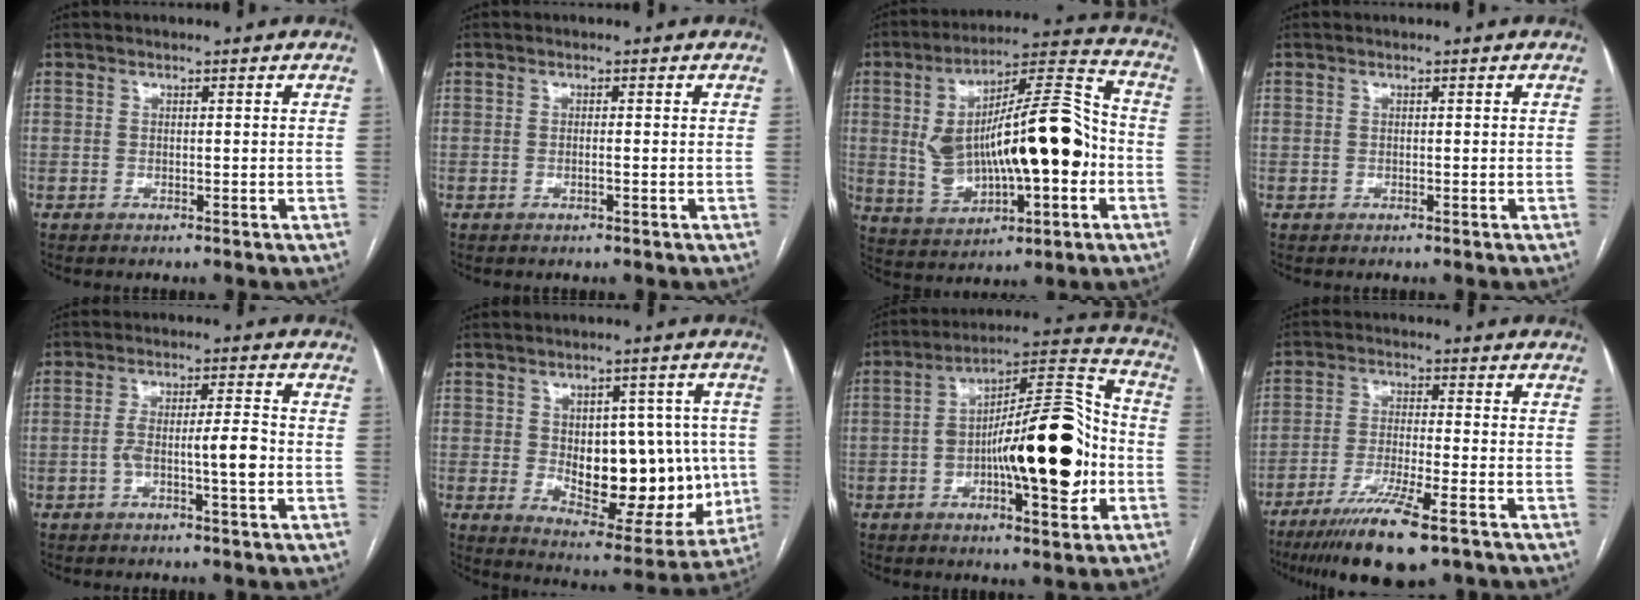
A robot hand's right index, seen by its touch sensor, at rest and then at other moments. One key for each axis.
{"total": 0.5, "fx": -0.1, "fy": 0.0, "fz": 0.5, "tx": -0.010, "ty": 0.001, "tz": 0.001}
{"total": 20.6, "fx": -1.0, "fy": 6.3, "fz": 19.6, "tx": -0.350, "ty": 0.032, "tz": -0.003}
{"total": 0.0}
{"total": 5.8, "fx": -1.6, "fy": 0.4, "fz": 5.6, "tx": -0.104, "ty": 0.017, "tz": -0.023}
{"total": 17.6, "fx": -0.6, "fy": 8.9, "fz": 15.2, "tx": -0.210, "ty": 0.003, "tz": 0.019}
{"total": 20.6, "fx": -2.8, "fy": 5.6, "fz": 19.6, "tx": -0.310, "ty": 0.030, "tz": -0.035}
{"total": 11.7, "fx": -8.1, "fy": 0.9, "fz": 8.4, "tx": -0.140, "ty": -0.030, "tz": -0.129}